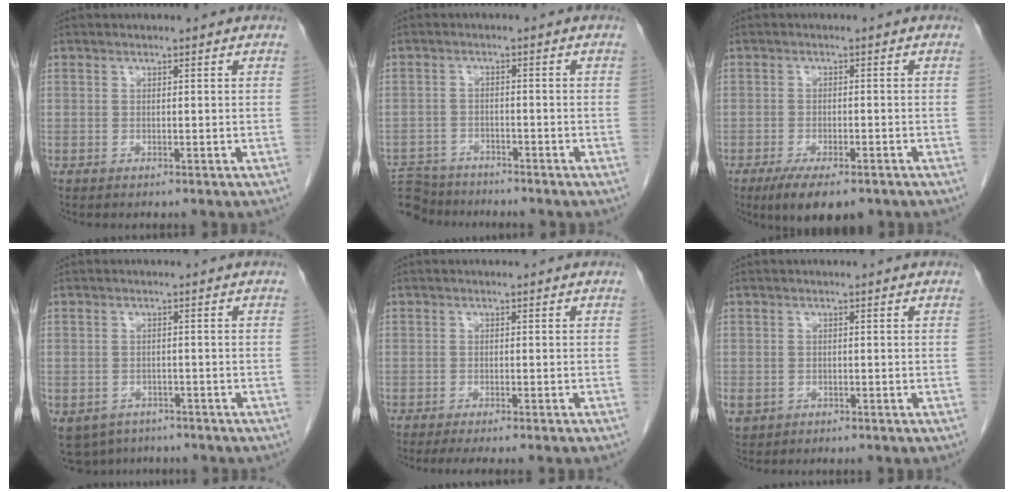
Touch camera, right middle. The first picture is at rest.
{"total": 8.4, "force": [-8.0, 2.6, 0.8], "torque": [-0.022, 0.005, -0.133]}
{"total": 7.9, "force": [-5.5, 2.5, 5.1], "torque": [-0.078, -0.014, -0.083]}
{"total": 7.4, "force": [-5.0, 5.1, 1.7], "torque": [-0.042, -0.005, -0.068]}
{"total": 4.9, "force": [-4.1, -0.3, 2.6], "torque": [-0.024, -0.008, -0.059]}
{"total": 2.8, "force": [-1.2, 2.3, 0.9], "torque": [-0.021, -0.001, -0.014]}